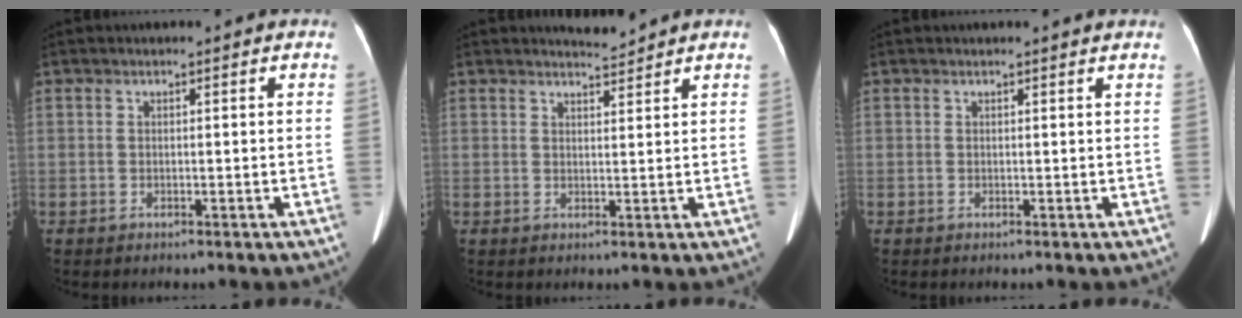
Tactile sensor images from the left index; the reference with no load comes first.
{"total": 2.1, "force": [2.1, -0.3, -0.1], "torque": [-0.002, -0.005, 0.040]}
{"total": 1.6, "force": [1.6, 0.0, 0.3], "torque": [-0.012, 0.006, 0.013]}